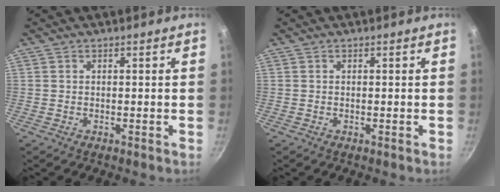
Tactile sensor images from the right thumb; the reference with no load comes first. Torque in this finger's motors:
{"motor_torque": [0.00, 0.00, -0.01, 0.00, 0.00]}